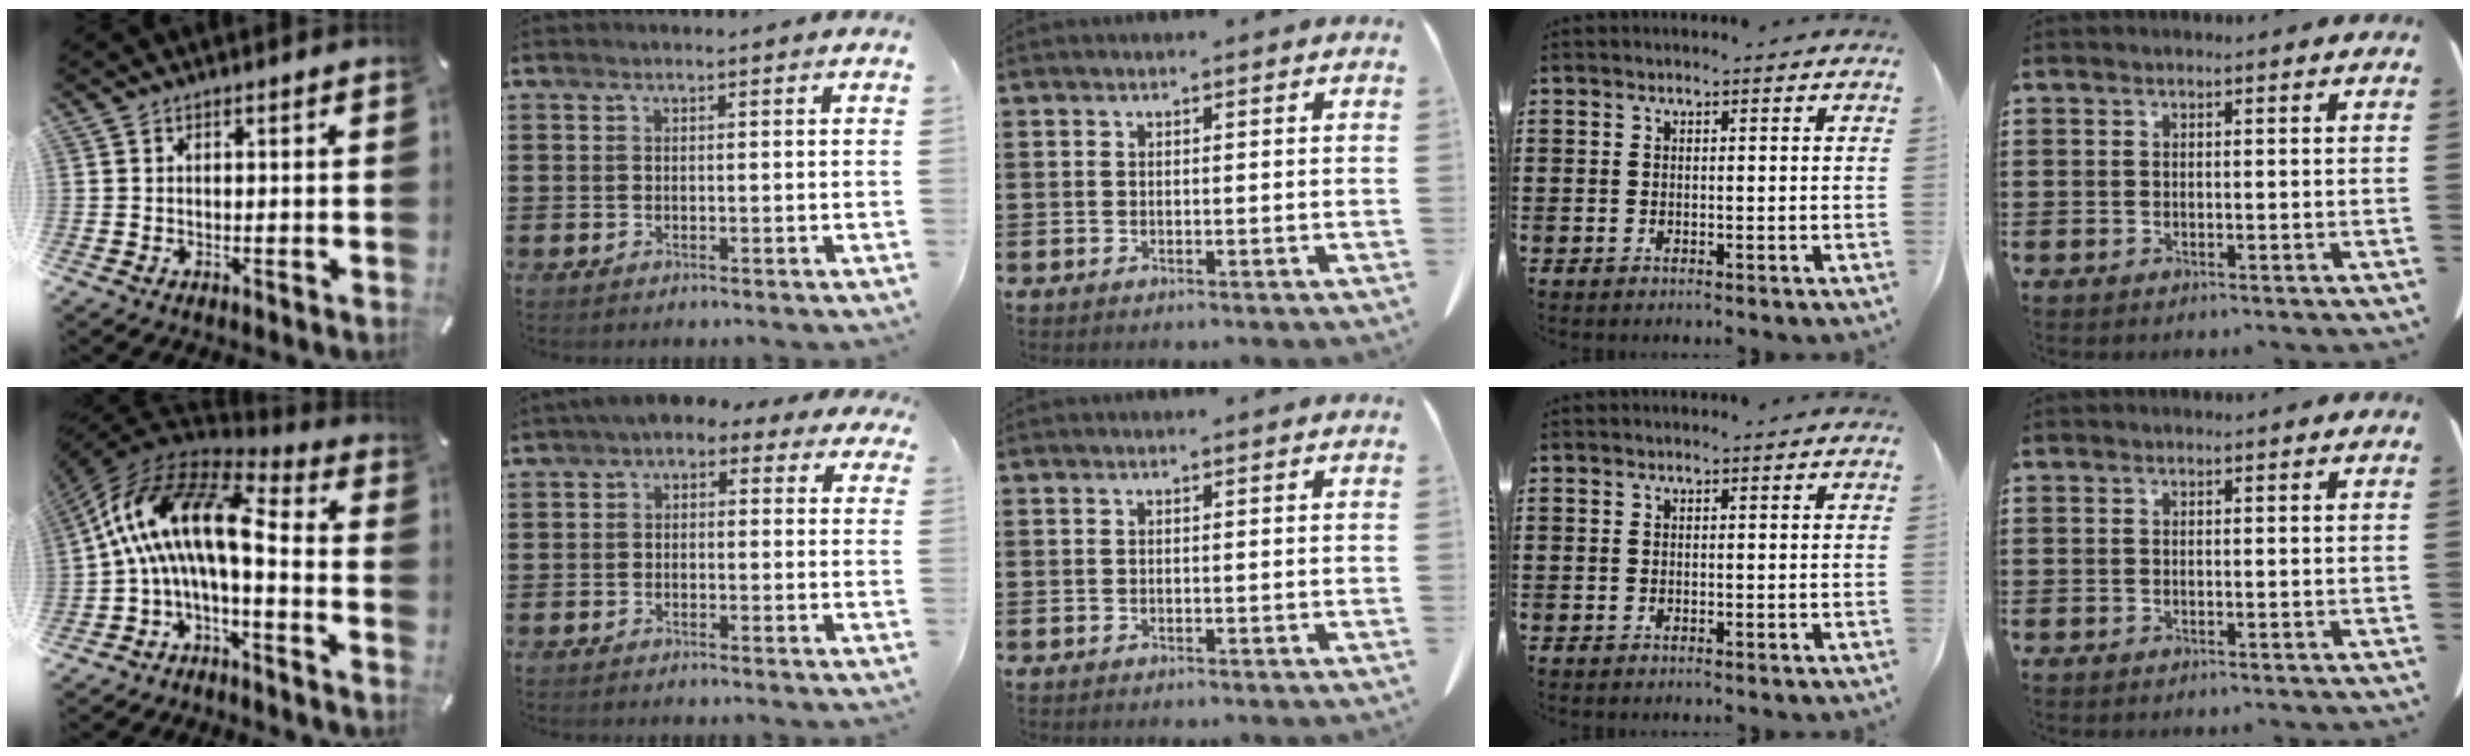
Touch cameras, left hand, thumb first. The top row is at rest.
{"thumb": {"total": 16.5, "force": [-0.2, 7.3, 14.8], "torque": [-0.310, -0.005, -0.010]}, "index": {"total": 2.1, "force": [-0.2, 1.5, 1.4], "torque": [-0.032, 0.009, -0.009]}}